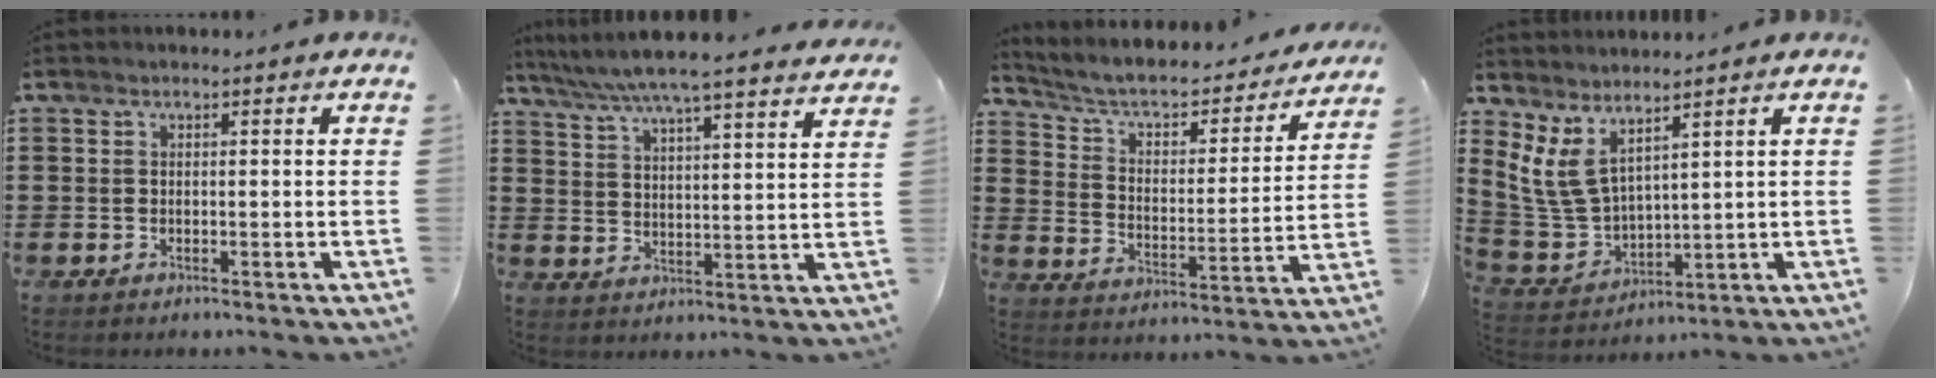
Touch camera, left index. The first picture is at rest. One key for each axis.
{"total": 6.3, "fx": 5.7, "fy": -0.5, "fz": 2.5, "tx": -0.073, "ty": -0.034, "tz": 0.096}
{"total": 4.4, "fx": 3.5, "fy": 1.7, "fz": 2.1, "tx": -0.061, "ty": -0.027, "tz": 0.050}
{"total": 7.3, "fx": 4.6, "fy": 3.6, "fz": 4.5, "tx": -0.134, "ty": -0.019, "tz": 0.081}